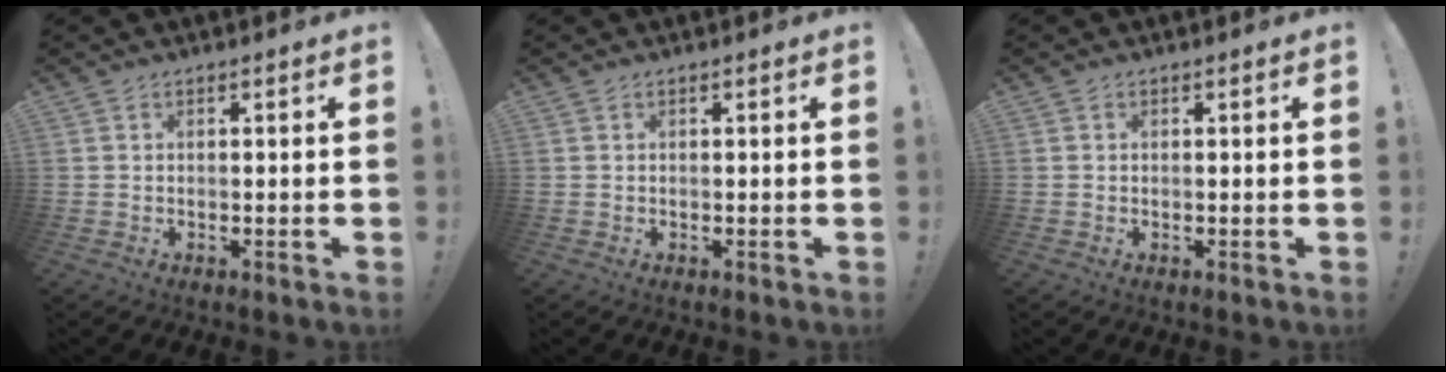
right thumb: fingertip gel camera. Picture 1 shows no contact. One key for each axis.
{"total": 0.0}
{"total": 0.0}